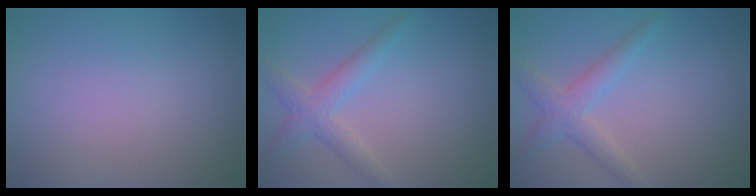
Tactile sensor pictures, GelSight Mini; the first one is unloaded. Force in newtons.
{"total": 2.6, "press": 2.6, "slide": 0.0}
{"total": 2.6, "press": 2.6, "slide": 0.0}